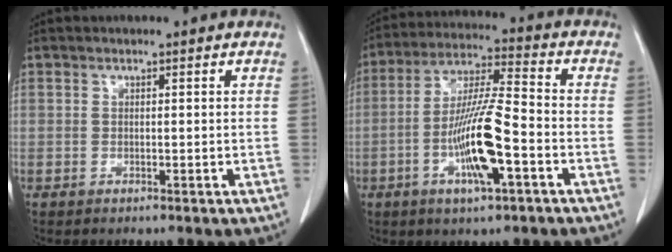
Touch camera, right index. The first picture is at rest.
{"total": 12.5, "force": [-4.2, 1.3, 11.7], "torque": [-0.226, -0.004, -0.077]}